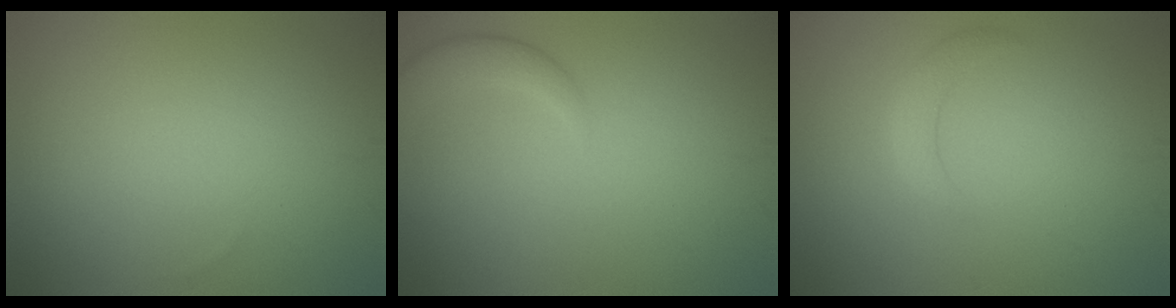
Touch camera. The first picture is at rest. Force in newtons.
{"total": 3.0, "press": 3.0, "slide": 0.2}
{"total": 1.7, "press": 1.7, "slide": 0.0}